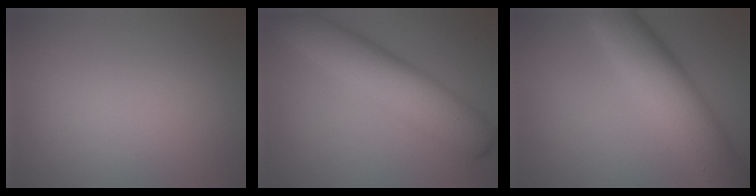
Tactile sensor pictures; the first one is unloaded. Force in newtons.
{"total": 8.3, "press": 8.3, "slide": 0.1}
{"total": 9.6, "press": 9.5, "slide": 0.4}